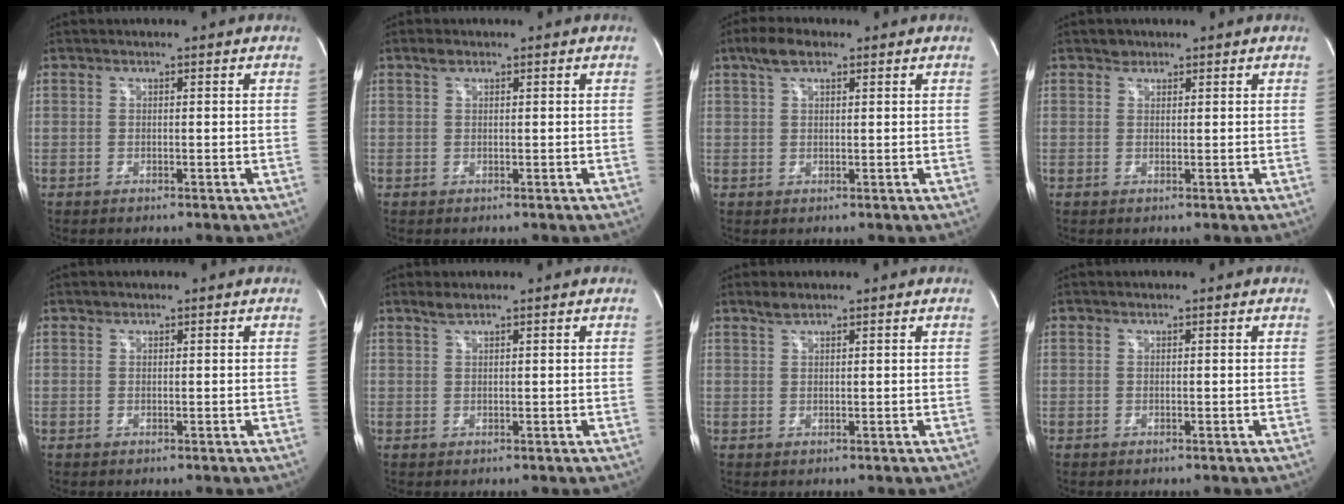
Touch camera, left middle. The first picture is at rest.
{"total": 1.1, "force": [0.8, 0.5, 0.6], "torque": [-0.014, 0.010, 0.015]}
{"total": 4.0, "force": [2.5, 1.6, 2.7], "torque": [-0.060, 0.017, 0.049]}
{"total": 1.1, "force": [0.8, 0.8, 0.0], "torque": [0.004, 0.002, 0.010]}
{"total": 0.5, "force": [0.4, 0.3, 0.0], "torque": [-0.003, 0.002, 0.006]}
{"total": 1.3, "force": [1.1, 0.0, 0.7], "torque": [-0.018, 0.006, 0.026]}
{"total": 1.5, "force": [1.3, 0.3, 0.7], "torque": [-0.019, 0.006, 0.029]}
{"total": 0.0}